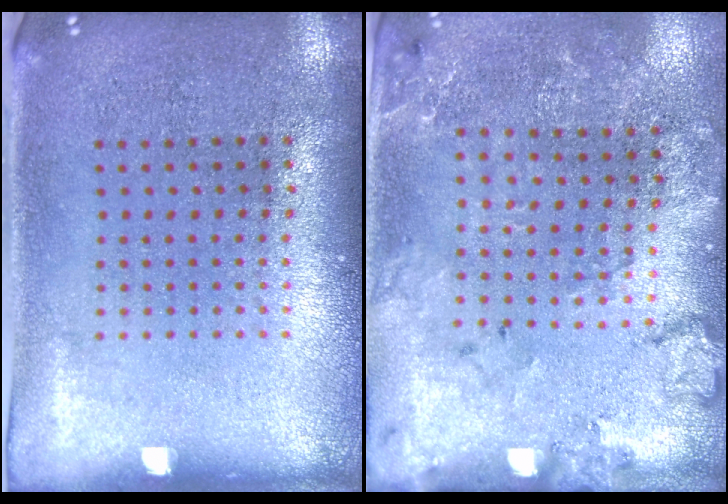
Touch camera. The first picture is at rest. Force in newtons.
{"total": 1.8, "press": 1.7, "slide": 0.6}